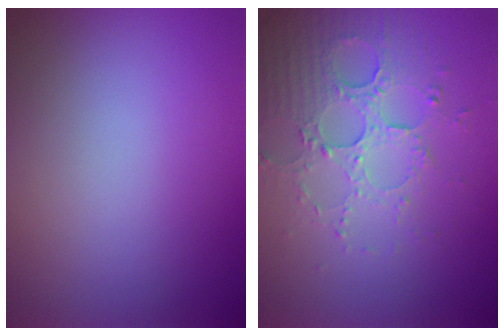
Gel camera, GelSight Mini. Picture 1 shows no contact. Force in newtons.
{"total": 5.3, "press": 3.8, "slide": 3.7}